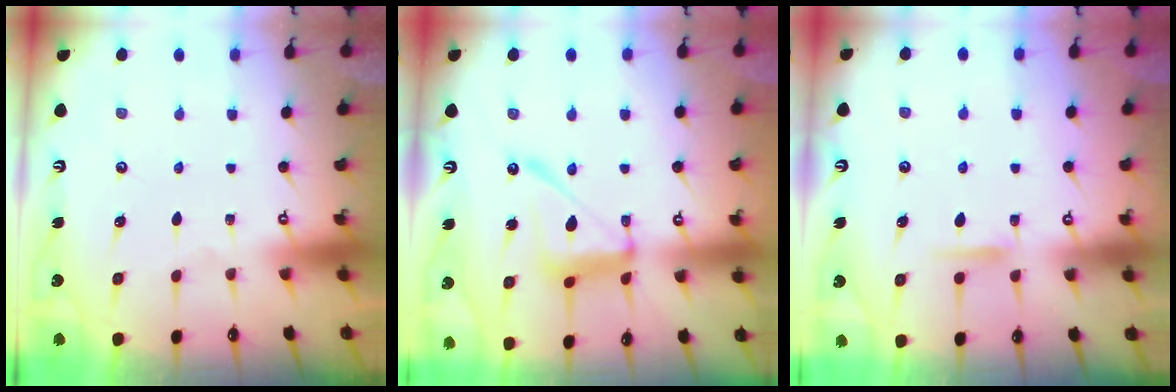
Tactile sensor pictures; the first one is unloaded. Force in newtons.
{"total": 13.4, "press": 13.3, "slide": 1.1}
{"total": 5.8, "press": 5.7, "slide": 0.9}